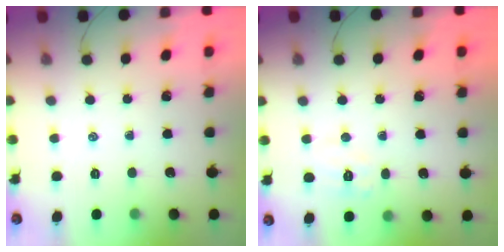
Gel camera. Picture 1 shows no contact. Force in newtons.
{"total": 7.5, "press": 7.4, "slide": 1.2}